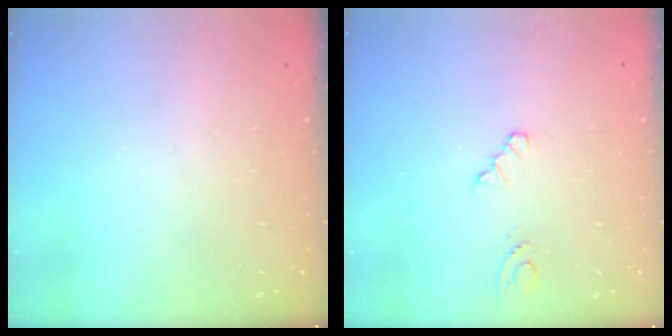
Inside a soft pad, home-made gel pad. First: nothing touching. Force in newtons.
{"total": 2.1, "press": 2.1, "slide": 0.3}